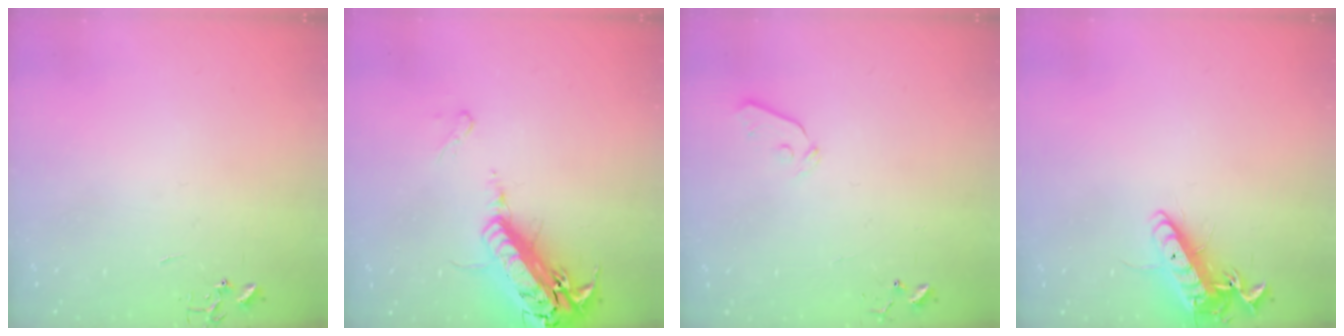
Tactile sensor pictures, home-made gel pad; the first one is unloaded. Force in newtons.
{"total": 21.2, "press": 20.7, "slide": 4.7}
{"total": 4.4, "press": 4.3, "slide": 0.6}
{"total": 13.9, "press": 13.9, "slide": 1.3}